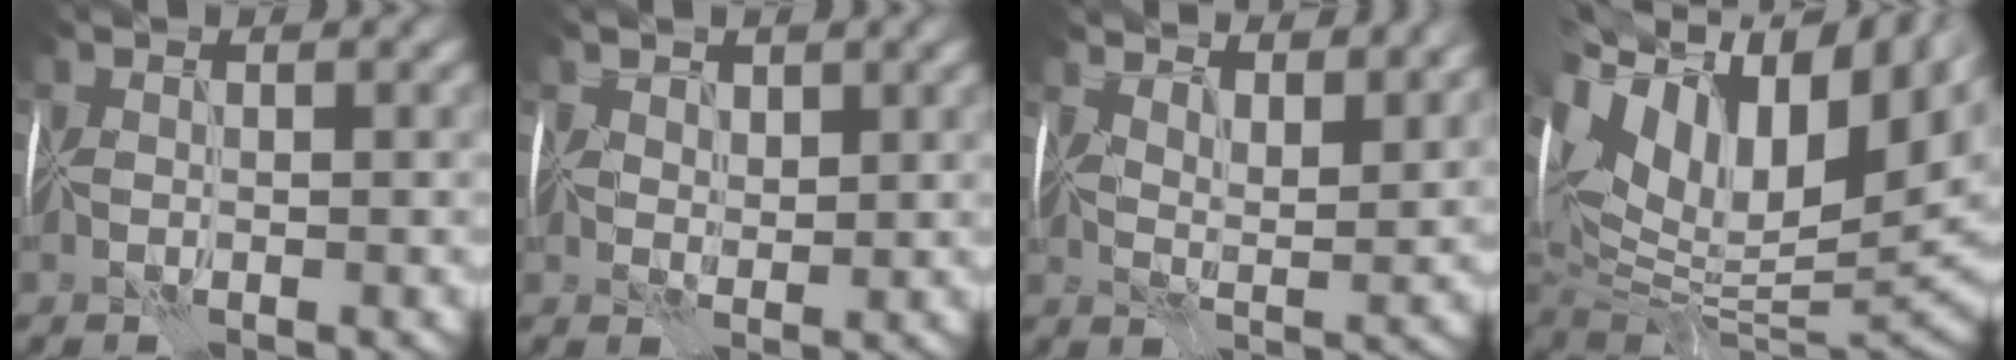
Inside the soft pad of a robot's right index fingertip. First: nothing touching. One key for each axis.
{"total": 2.8, "fx": 1.8, "fy": 1.7, "fz": 1.1, "tx": -0.024, "ty": 0.001, "tz": 0.029}
{"total": 6.9, "fx": 5.9, "fy": 1.8, "fz": 3.0, "tx": -0.053, "ty": -0.001, "tz": 0.078}
{"total": 17.2, "fx": 5.2, "fy": 9.2, "fz": 13.5, "tx": -0.243, "ty": 0.014, "tz": 0.112}